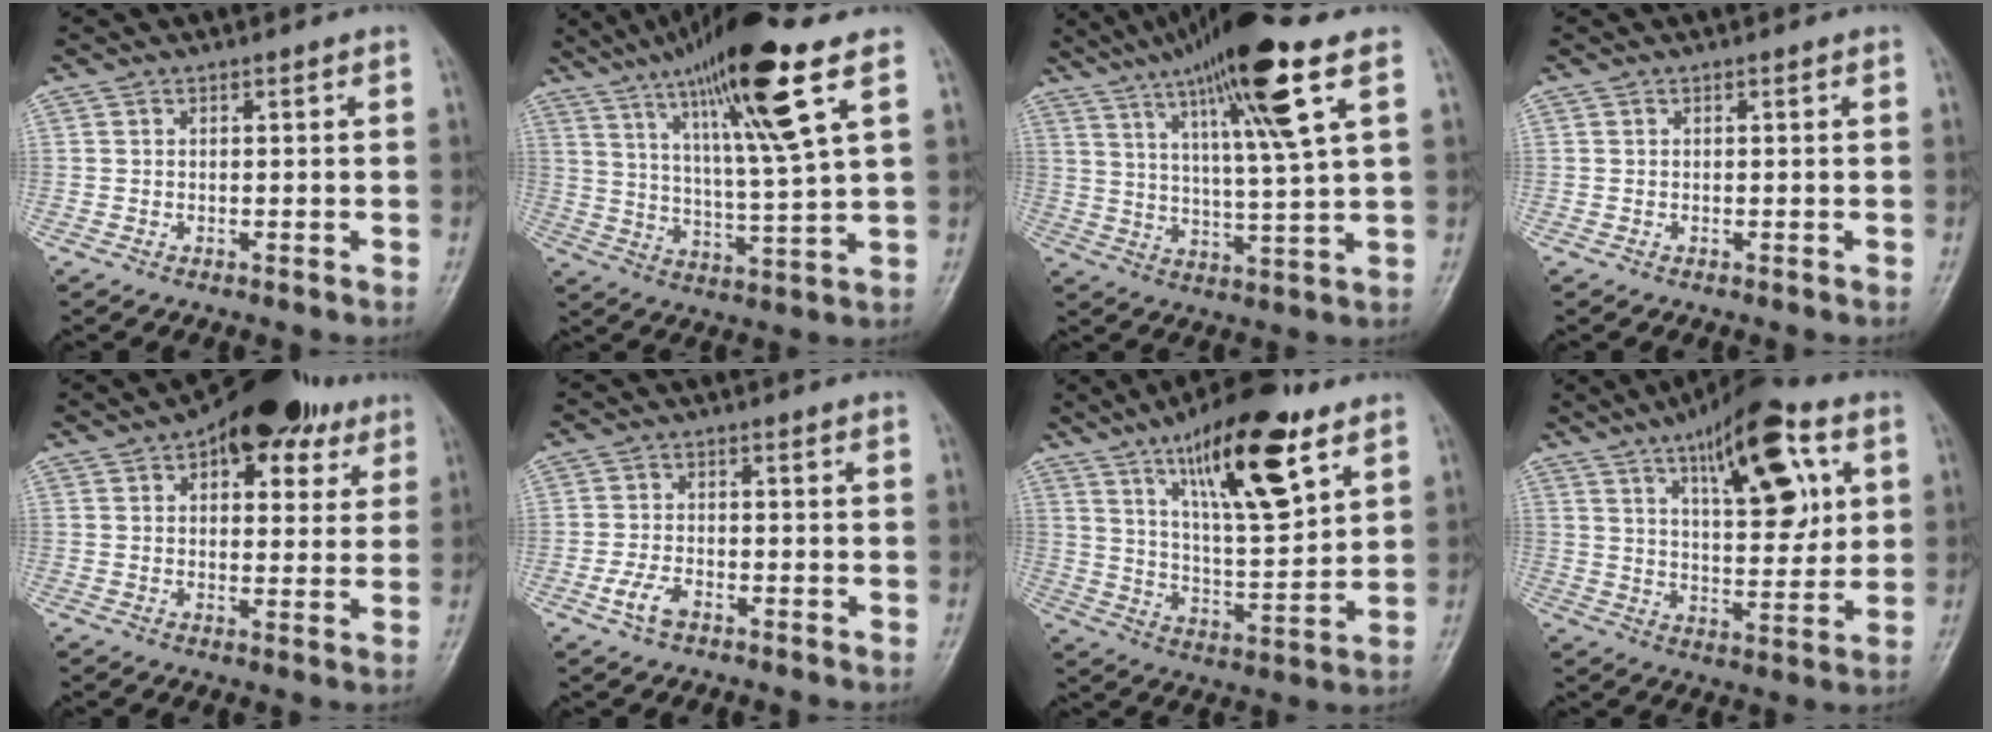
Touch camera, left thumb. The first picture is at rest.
{"total": 18.7, "force": [9.8, 1.5, 15.9], "torque": [-0.271, -0.029, 0.169]}
{"total": 18.3, "force": [9.3, 1.5, 15.7], "torque": [-0.263, -0.019, 0.157]}
{"total": 0.0}
{"total": 14.9, "force": [7.8, 8.0, 9.8], "torque": [-0.078, -0.008, 0.103]}
{"total": 4.1, "force": [-2.2, 2.1, 2.7], "torque": [-0.057, 0.013, -0.044]}
{"total": 19.7, "force": [10.8, 5.7, 15.5], "torque": [-0.225, -0.048, 0.183]}
{"total": 19.3, "force": [8.0, 7.4, 15.9], "torque": [-0.204, -0.020, 0.123]}